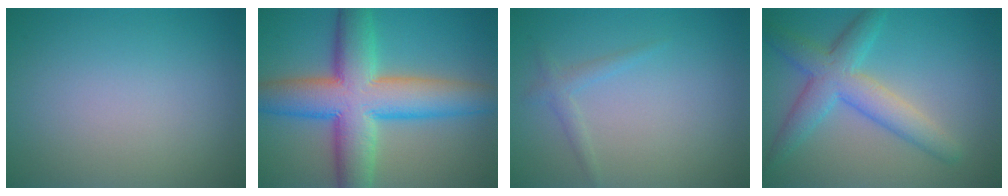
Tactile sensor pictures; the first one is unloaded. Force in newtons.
{"total": 11.3, "press": 11.3, "slide": 0.6}
{"total": 1.2, "press": 1.2, "slide": 0.0}
{"total": 5.3, "press": 5.3, "slide": 0.2}